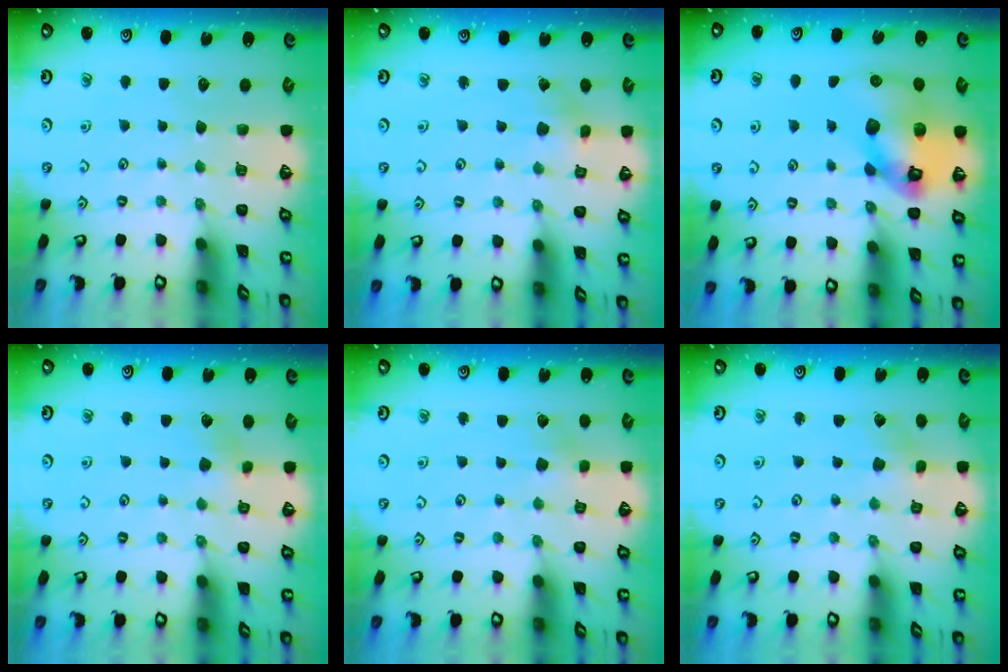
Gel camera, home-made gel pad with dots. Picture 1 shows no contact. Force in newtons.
{"total": 2.0, "press": 2.0, "slide": 0.1}
{"total": 17.4, "press": 17.2, "slide": 2.5}
{"total": 2.5, "press": 2.4, "slide": 0.6}
{"total": 3.1, "press": 3.1, "slide": 0.3}
{"total": 1.9, "press": 1.9, "slide": 0.2}